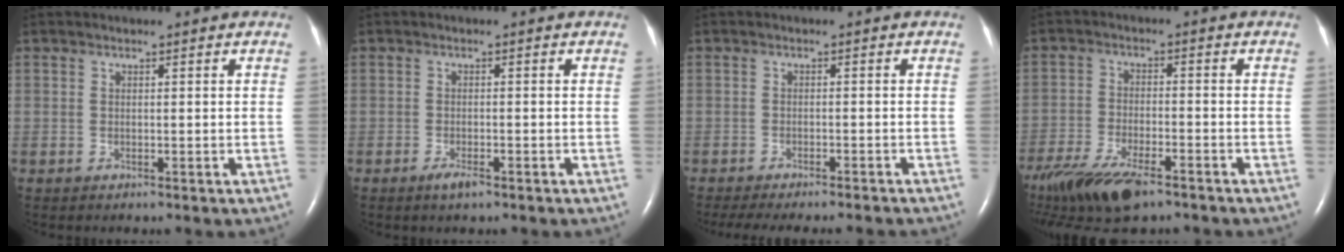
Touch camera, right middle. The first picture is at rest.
{"total": 1.9, "force": [-1.3, 0.5, 1.4], "torque": [-0.032, -0.003, -0.022]}
{"total": 14.2, "force": [-12.8, 2.0, 5.9], "torque": [-0.103, -0.021, -0.162]}
{"total": 14.6, "force": [-10.8, 4.0, 8.9], "torque": [-0.194, -0.035, -0.186]}